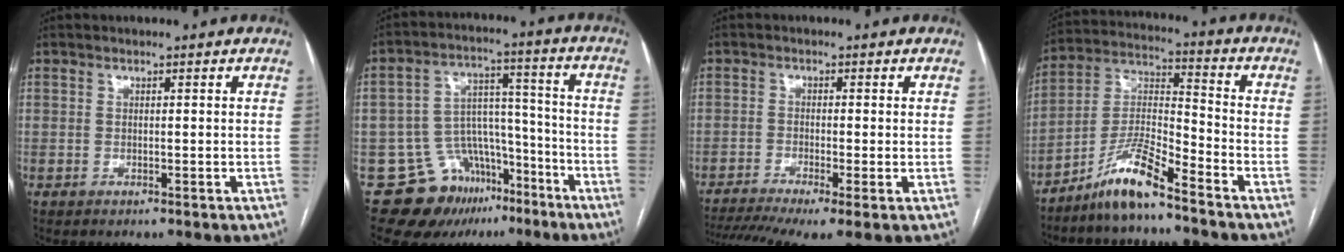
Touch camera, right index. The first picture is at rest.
{"total": 13.1, "force": [-8.6, 9.0, 3.8], "torque": [-0.051, 0.073, -0.126]}
{"total": 10.6, "force": [-7.1, 1.7, 7.7], "torque": [-0.146, -0.012, -0.117]}
{"total": 9.2, "force": [-7.2, 0.5, 5.7], "torque": [-0.120, 0.000, -0.142]}